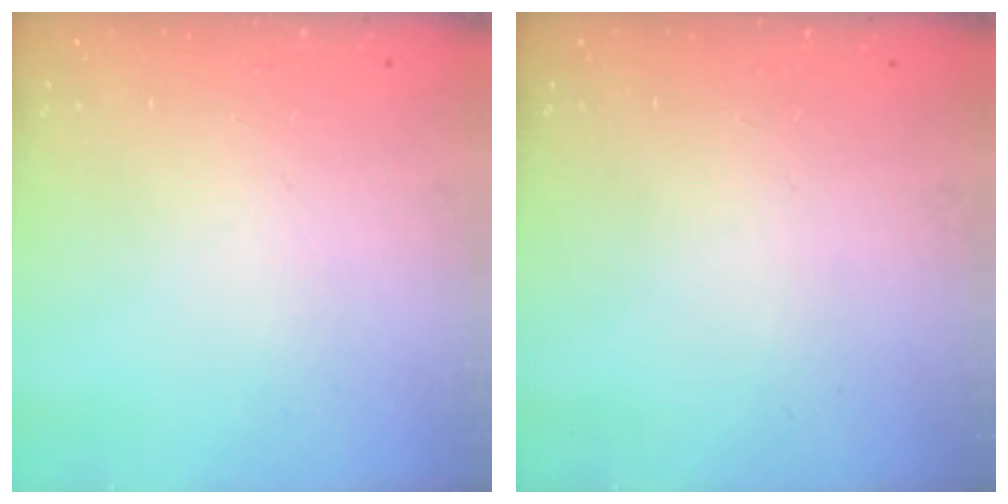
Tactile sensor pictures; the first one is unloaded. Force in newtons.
{"total": 0.0}